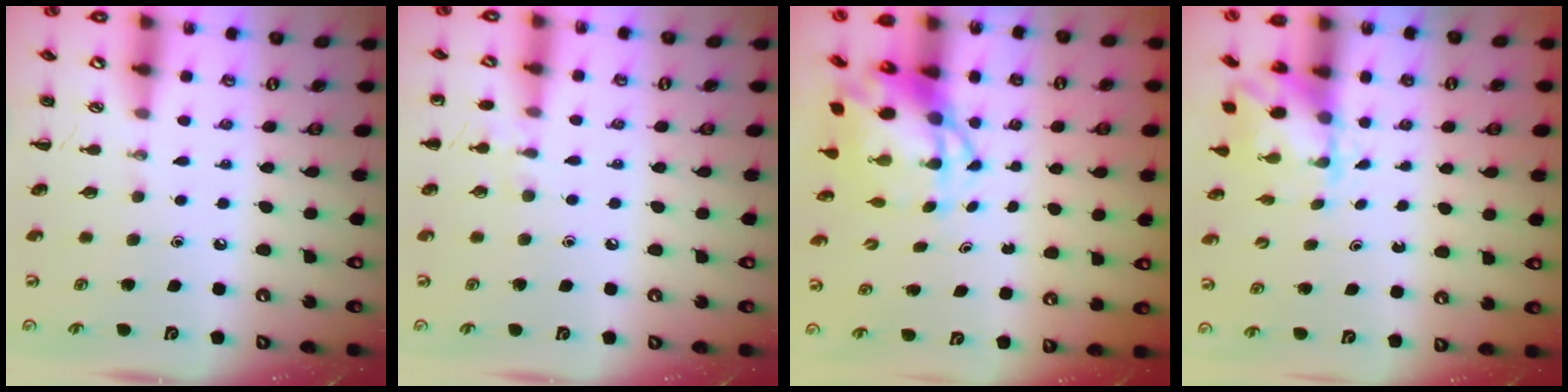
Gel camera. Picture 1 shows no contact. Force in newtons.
{"total": 5.9, "press": 5.6, "slide": 1.9}
{"total": 6.6, "press": 6.3, "slide": 2.1}
{"total": 2.1, "press": 2.0, "slide": 0.7}